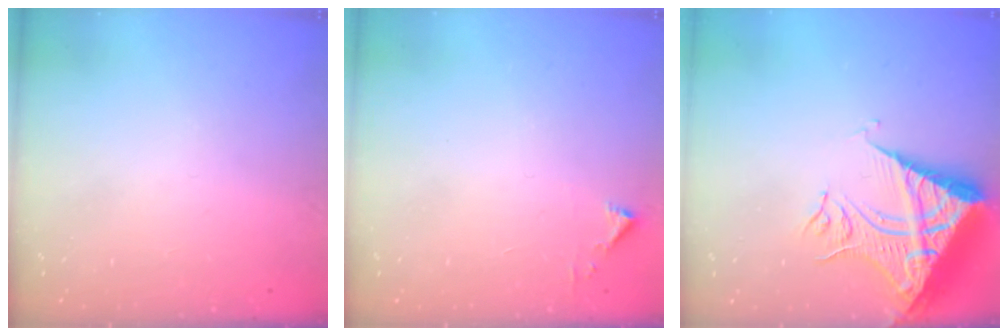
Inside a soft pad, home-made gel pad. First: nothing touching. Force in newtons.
{"total": 2.3, "press": 2.3, "slide": 0.2}
{"total": 12.5, "press": 12.5, "slide": 1.2}